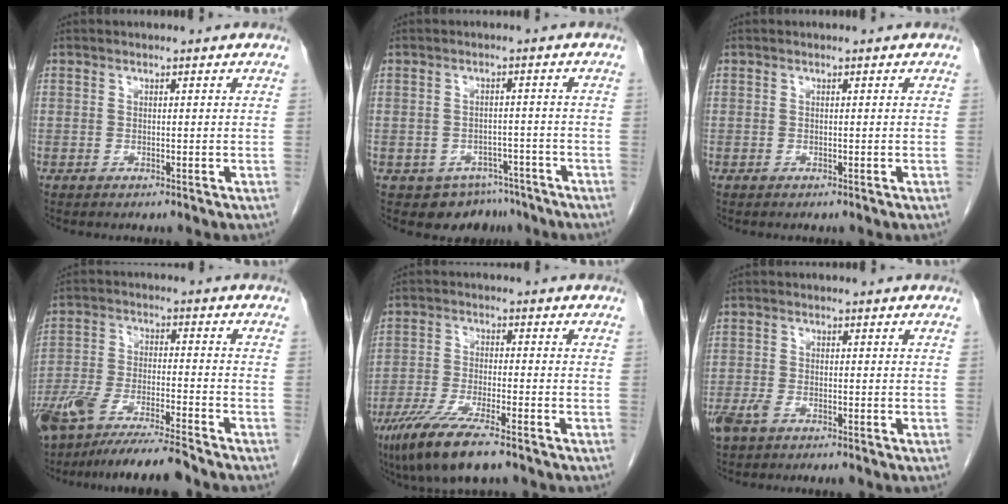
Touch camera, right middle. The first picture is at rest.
{"total": 6.1, "force": [-4.5, 4.0, 0.6], "torque": [0.011, 0.012, -0.058]}
{"total": 0.0}
{"total": 13.4, "force": [-11.2, 0.6, 7.2], "torque": [-0.132, -0.026, -0.193]}
{"total": 9.7, "force": [-6.7, 1.2, 6.9], "torque": [-0.131, -0.025, -0.115]}
{"total": 3.7, "force": [-2.5, 1.2, 2.4], "torque": [-0.052, -0.006, -0.042]}